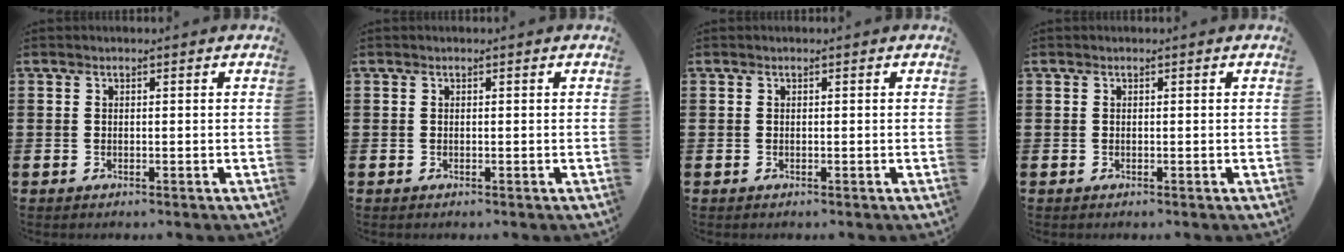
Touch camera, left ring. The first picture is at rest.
{"total": 0.0}
{"total": 0.0}
{"total": 0.0}